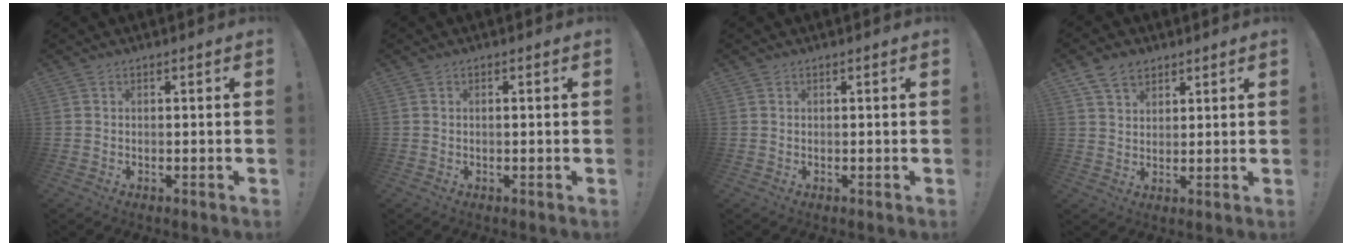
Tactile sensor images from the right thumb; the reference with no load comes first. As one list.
[{"total": 0.6, "force": [-0.2, 0.1, 0.6], "torque": [-0.012, 0.001, -0.004]}, {"total": 0.0}, {"total": 7.0, "force": [4.4, 4.7, 2.7], "torque": [-0.047, -0.017, 0.086]}]